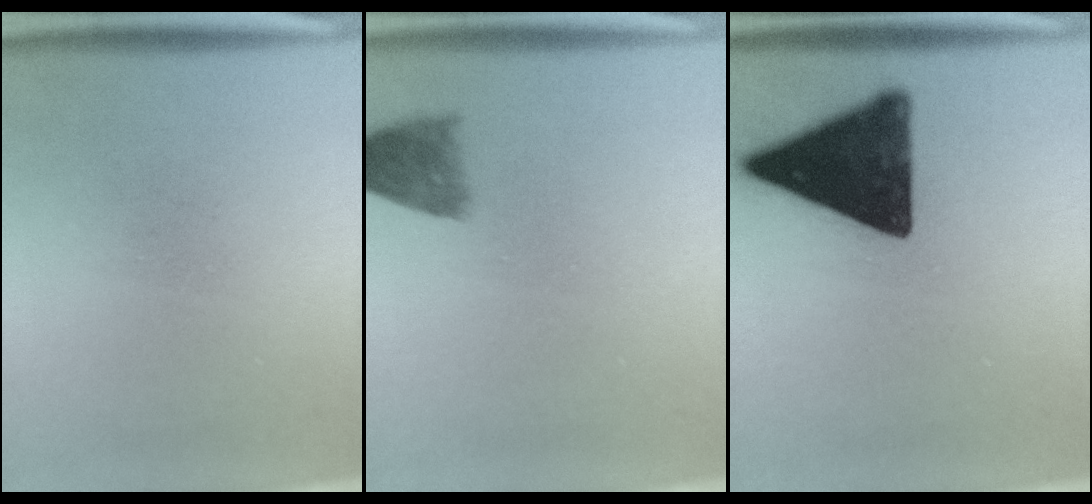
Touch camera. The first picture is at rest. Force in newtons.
{"total": 3.8}
{"total": 16.3}